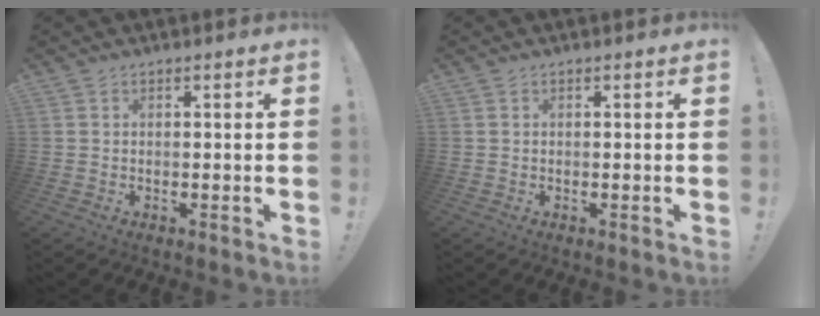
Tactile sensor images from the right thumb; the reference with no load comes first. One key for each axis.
{"total": 0.0}